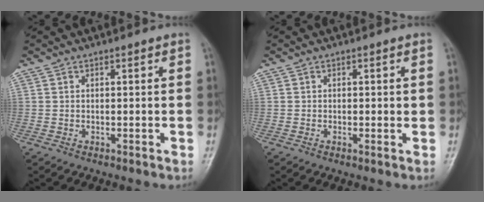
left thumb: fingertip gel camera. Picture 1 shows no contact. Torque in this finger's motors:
{"motor_torque": [-0.09, -0.10, -0.25, 0.00, 0.05]}